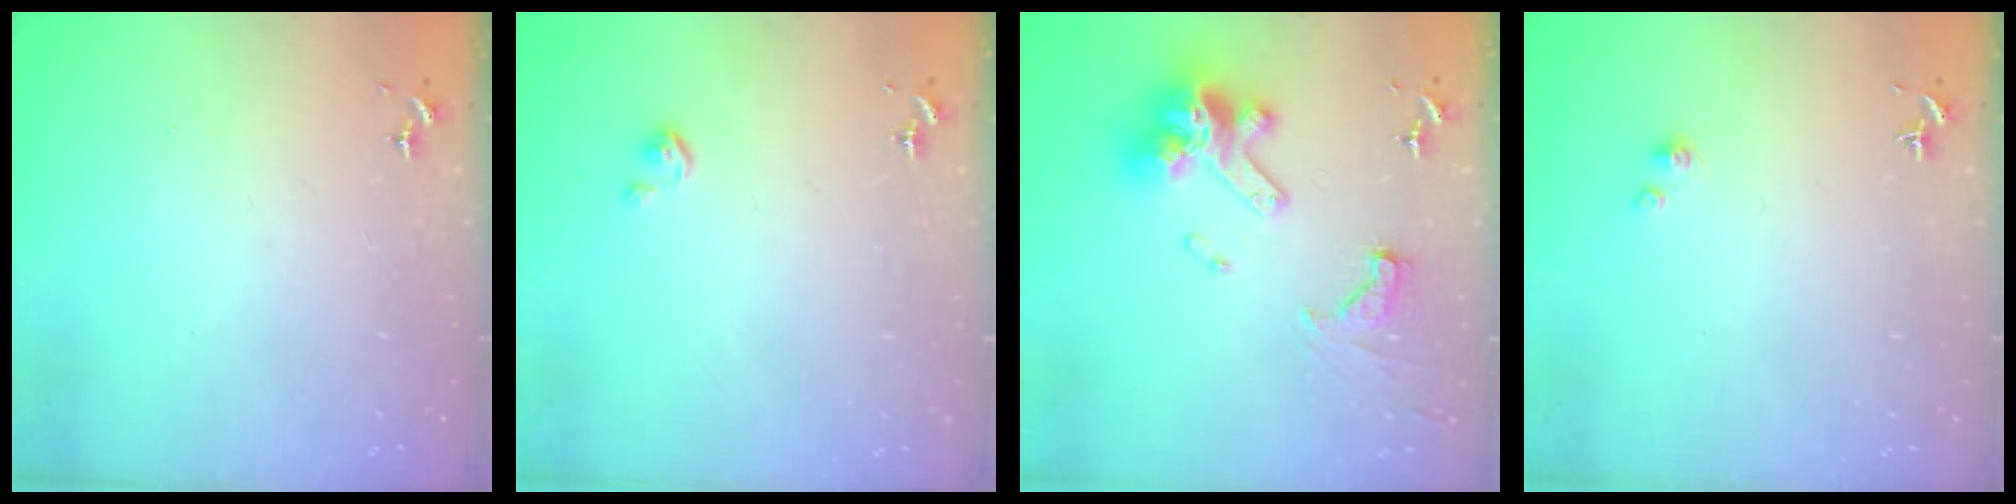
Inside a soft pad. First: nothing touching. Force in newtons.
{"total": 3.4, "press": 3.4, "slide": 0.4}
{"total": 17.6, "press": 17.4, "slide": 2.1}
{"total": 2.1, "press": 2.1, "slide": 0.2}